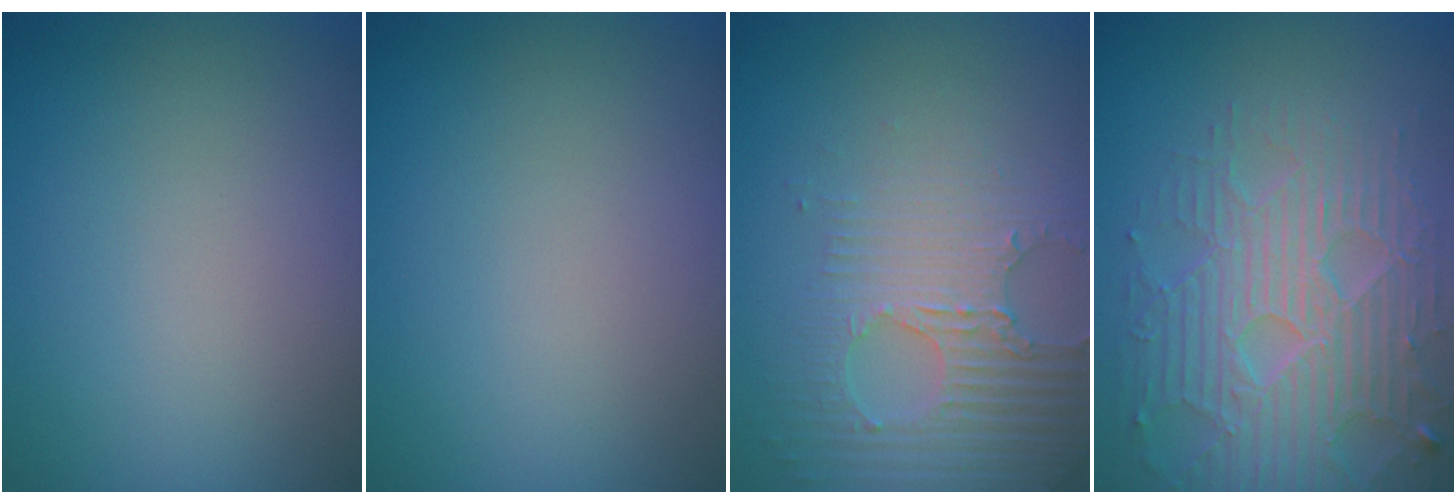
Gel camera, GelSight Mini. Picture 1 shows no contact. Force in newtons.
{"total": 0.0}
{"total": 4.3, "press": 4.0, "slide": 1.5}
{"total": 7.0, "press": 5.7, "slide": 4.0}